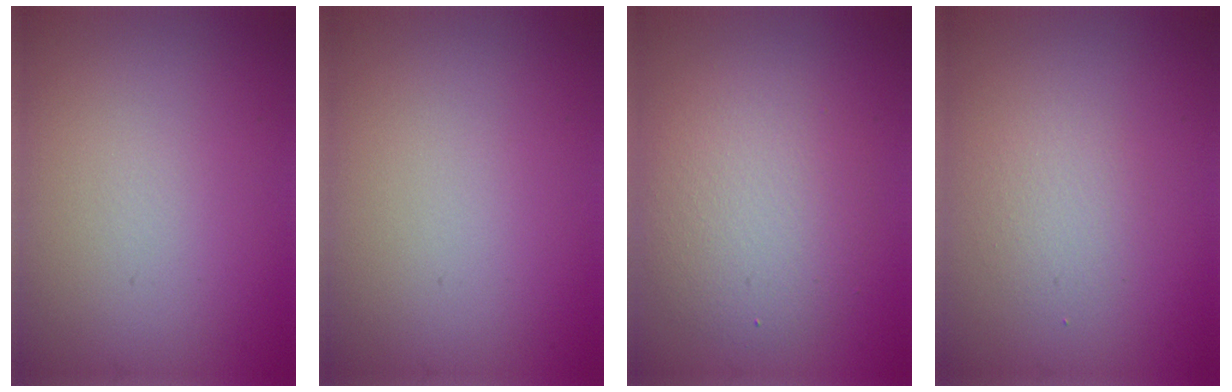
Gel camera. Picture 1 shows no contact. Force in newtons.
{"total": 0.0}
{"total": 4.4, "press": 4.4, "slide": 0.0}
{"total": 1.6, "press": 1.6, "slide": 0.1}